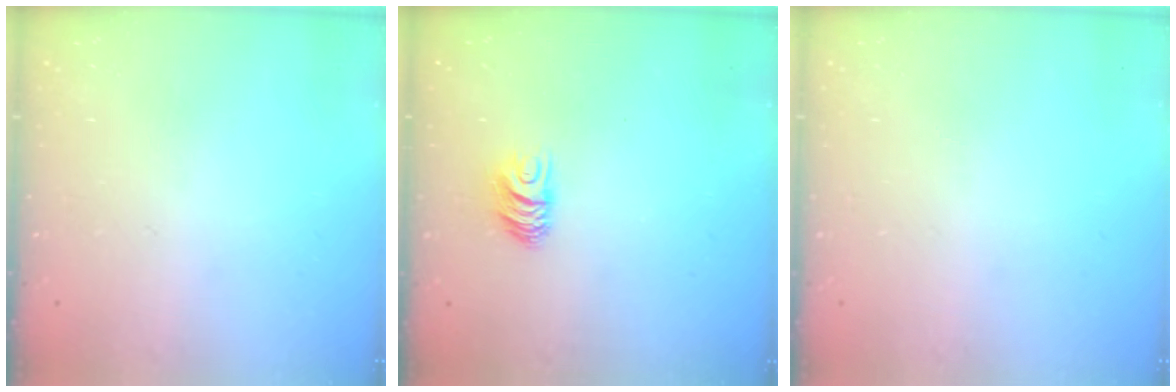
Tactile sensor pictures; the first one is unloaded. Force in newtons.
{"total": 6.4, "press": 6.4, "slide": 0.5}
{"total": 0.0}